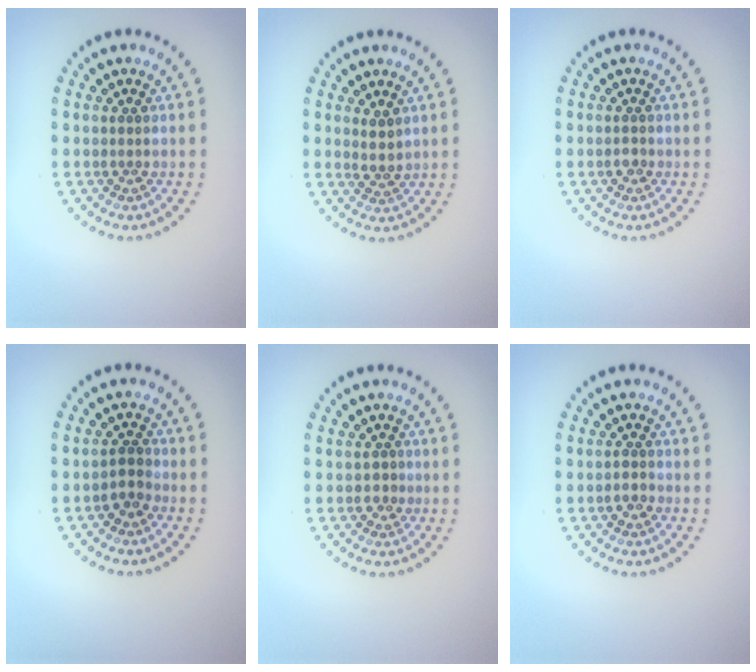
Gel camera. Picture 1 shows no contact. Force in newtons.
{"total": 1.5, "press": 1.3, "slide": 0.8}
{"total": 0.8, "press": 0.7, "slide": 0.3}
{"total": 1.6, "press": 1.3, "slide": 0.9}
{"total": 0.9, "press": 0.8, "slide": 0.5}
{"total": 1.1, "press": 1.0, "slide": 0.5}